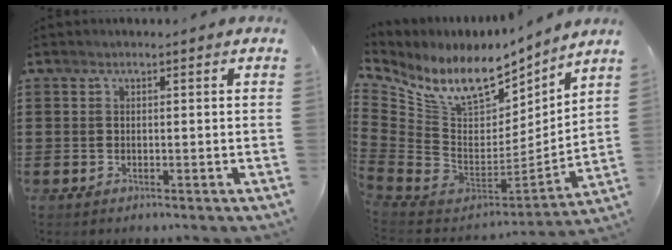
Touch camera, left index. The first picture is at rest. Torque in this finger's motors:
{"motor_torque": [2.14, 0.00, 0.23, 0.05]}